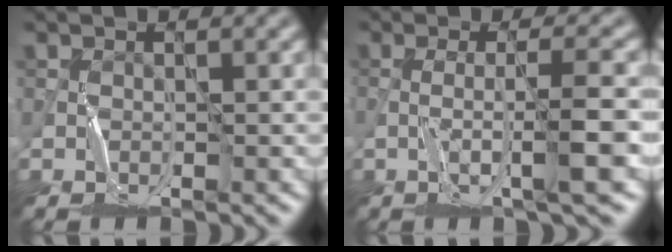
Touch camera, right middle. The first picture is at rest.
{"total": 3.9, "force": [-0.8, -0.1, 3.9], "torque": [-0.057, 0.006, -0.019]}